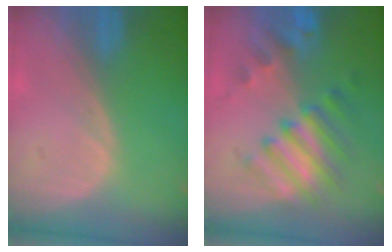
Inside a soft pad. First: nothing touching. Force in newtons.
{"total": 7.9, "press": 7.6, "slide": 2.1}